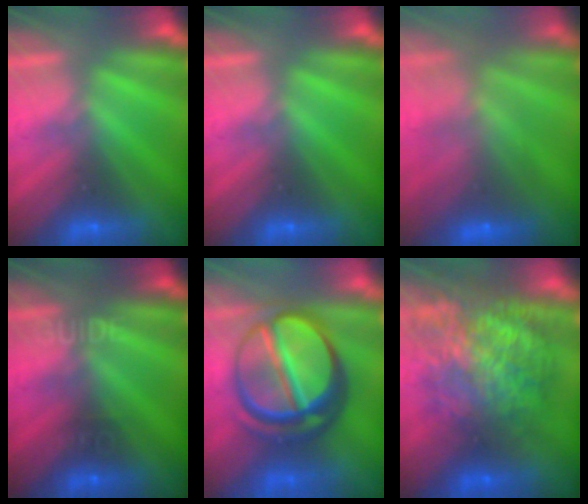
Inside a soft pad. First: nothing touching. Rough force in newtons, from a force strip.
{"total": 0.0}
{"total": 8.7}
{"total": 3.6}
{"total": 7.4}
{"total": 7.3}